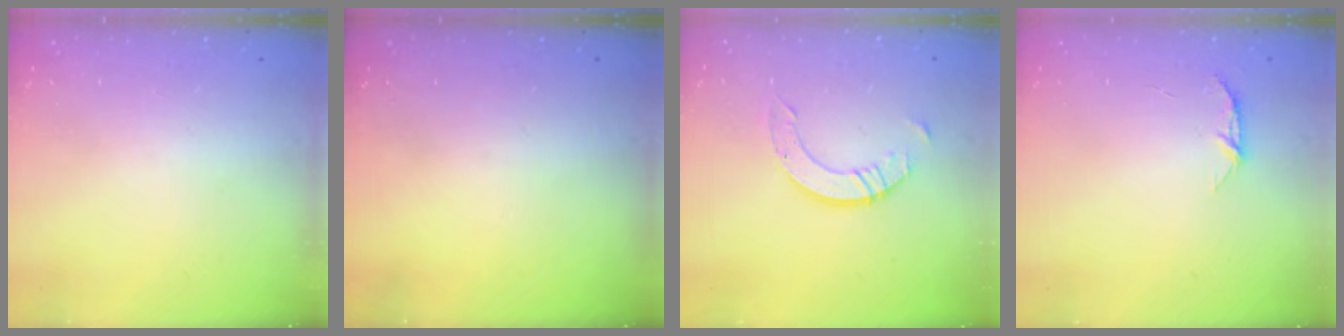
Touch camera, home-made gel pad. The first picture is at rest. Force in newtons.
{"total": 0.0}
{"total": 8.1, "press": 8.1, "slide": 0.7}
{"total": 4.6, "press": 4.5, "slide": 0.5}